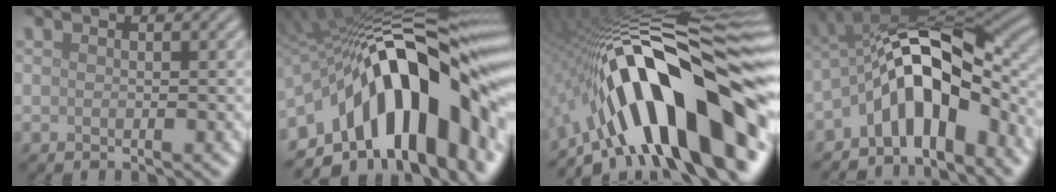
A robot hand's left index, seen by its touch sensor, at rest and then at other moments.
{"total": 18.4, "force": [-4.5, 8.7, 15.5], "torque": [-0.214, 0.036, -0.093]}
{"total": 17.4, "force": [-5.5, 5.1, 15.7], "torque": [-0.203, 0.041, -0.100]}
{"total": 10.2, "force": [-3.4, 4.9, 8.3], "torque": [-0.132, 0.018, -0.068]}